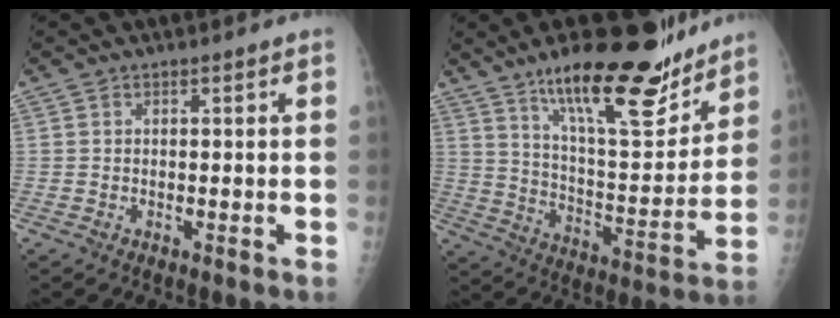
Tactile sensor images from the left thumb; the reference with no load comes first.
{"total": 21.7, "force": [15.5, 6.4, 13.8], "torque": [-0.173, -0.090, 0.251]}